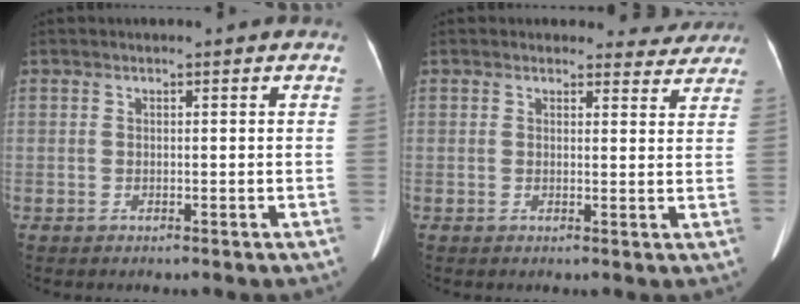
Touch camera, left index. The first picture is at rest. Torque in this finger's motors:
{"motor_torque": [0.15, -0.31, 0.03, 0.02]}